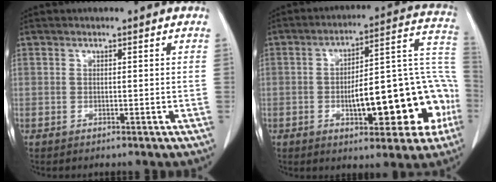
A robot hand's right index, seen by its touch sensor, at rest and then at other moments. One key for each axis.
{"total": 19.7, "fx": -5.1, "fy": 6.1, "fz": 18.1, "tx": -0.194, "ty": 0.048, "tz": -0.059}